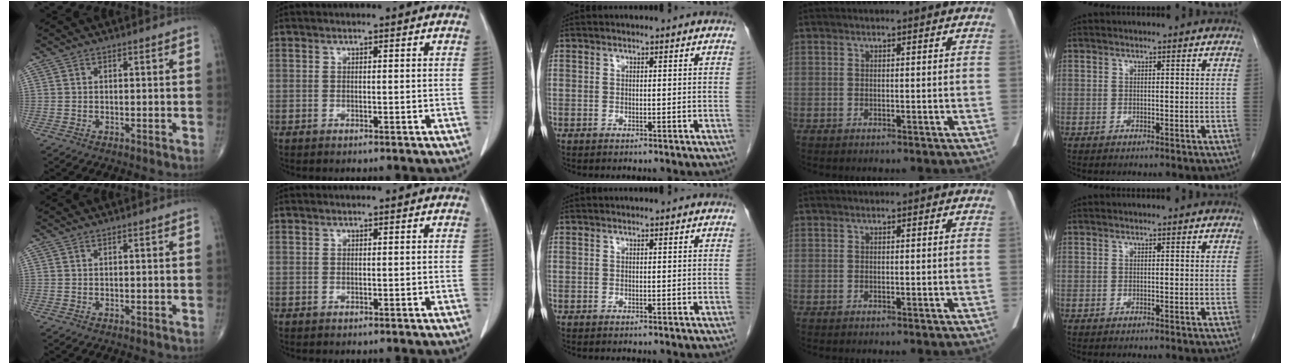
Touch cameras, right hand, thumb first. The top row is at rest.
{}